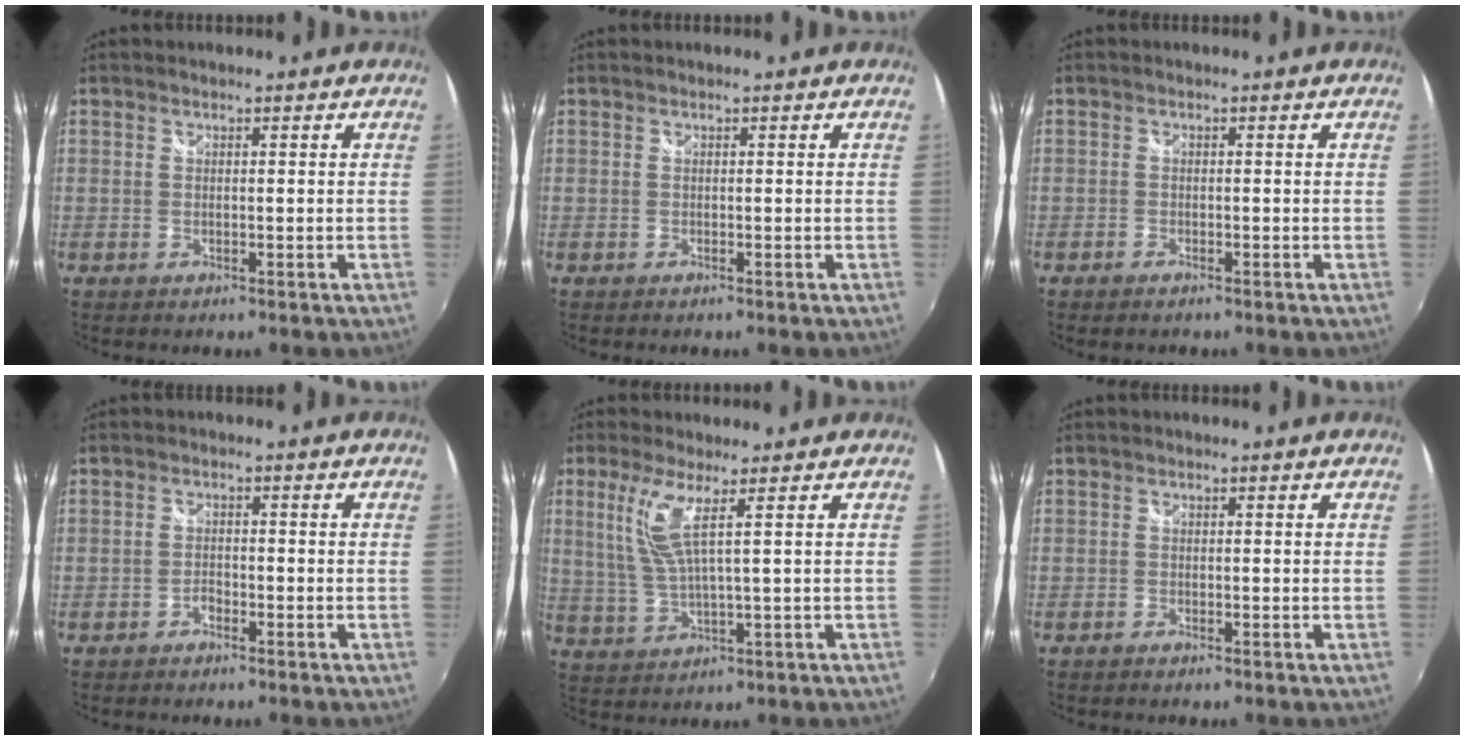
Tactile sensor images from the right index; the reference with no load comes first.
{"total": 0.0}
{"total": 1.4, "force": [-1.2, 0.6, 0.5], "torque": [-0.013, -0.003, -0.023]}
{"total": 1.3, "force": [-1.0, 0.7, 0.4], "torque": [-0.009, 0.005, -0.018]}
{"total": 6.4, "force": [2.8, 0.1, 5.8], "torque": [-0.125, -0.001, 0.062]}
{"total": 0.7, "force": [-0.6, 0.3, 0.1], "torque": [-0.006, -0.002, -0.014]}